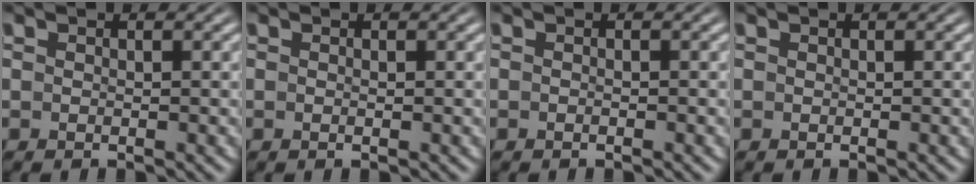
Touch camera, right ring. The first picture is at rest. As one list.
[{"total": 0.0}, {"total": 0.5, "force": [-0.4, -0.3, 0.1], "torque": [-0.003, 0.001, -0.007]}, {"total": 0.0}]